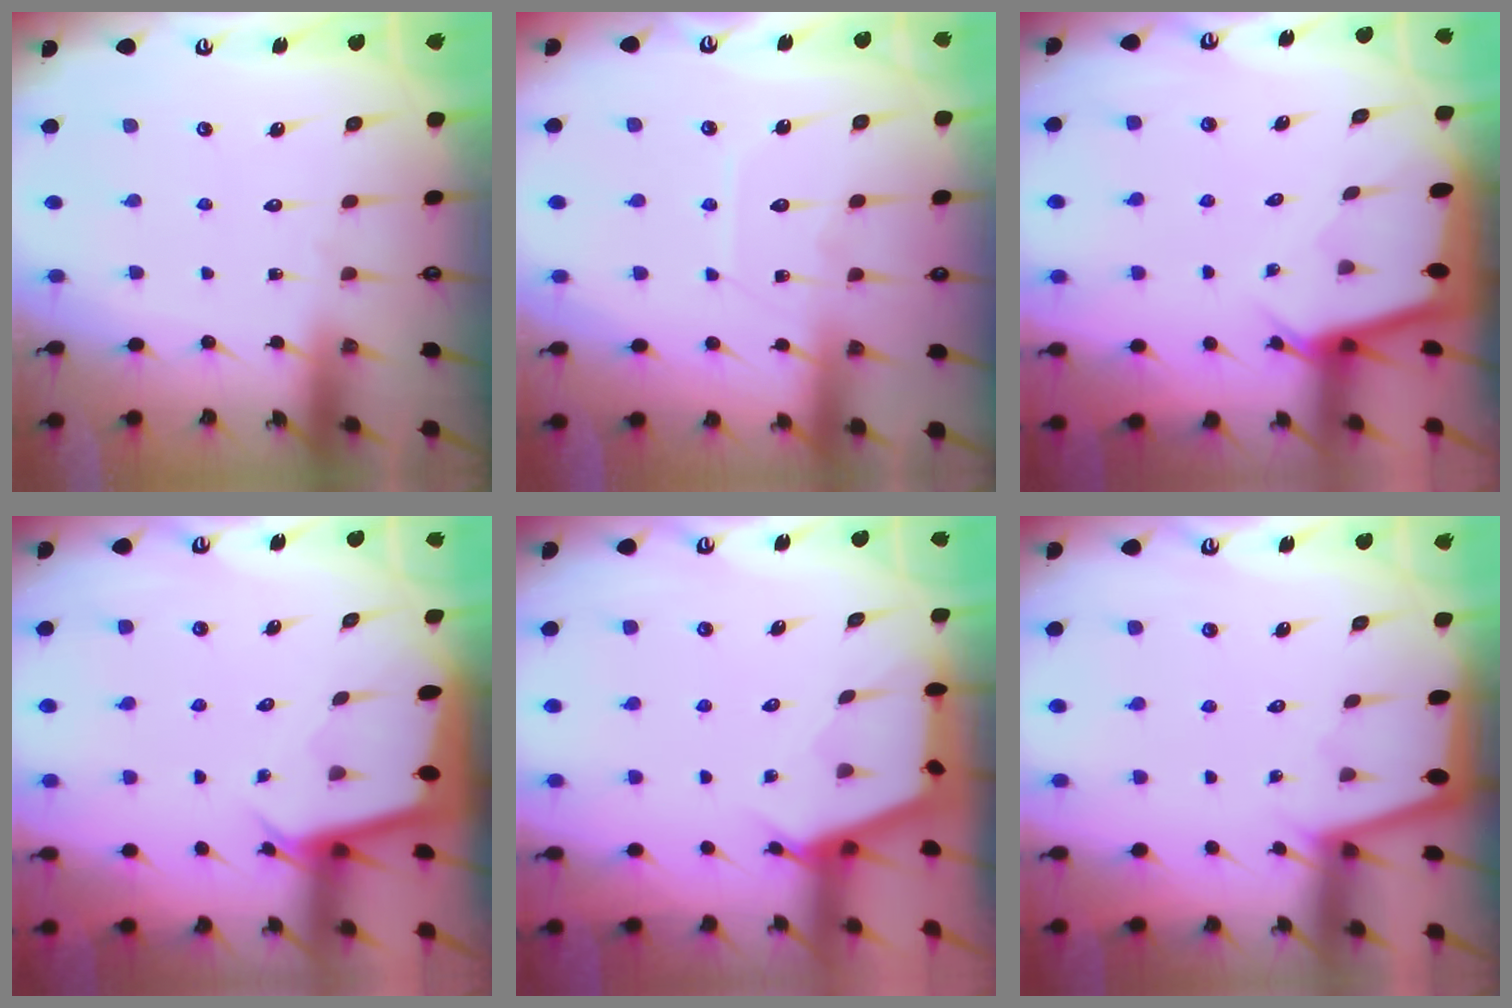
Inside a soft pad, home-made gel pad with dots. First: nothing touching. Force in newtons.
{"total": 7.3, "press": 7.3, "slide": 0.8}
{"total": 2.4, "press": 2.4, "slide": 0.1}
{"total": 2.5, "press": 2.5, "slide": 0.0}
{"total": 2.6, "press": 2.5, "slide": 0.4}
{"total": 1.3, "press": 1.3, "slide": 0.2}